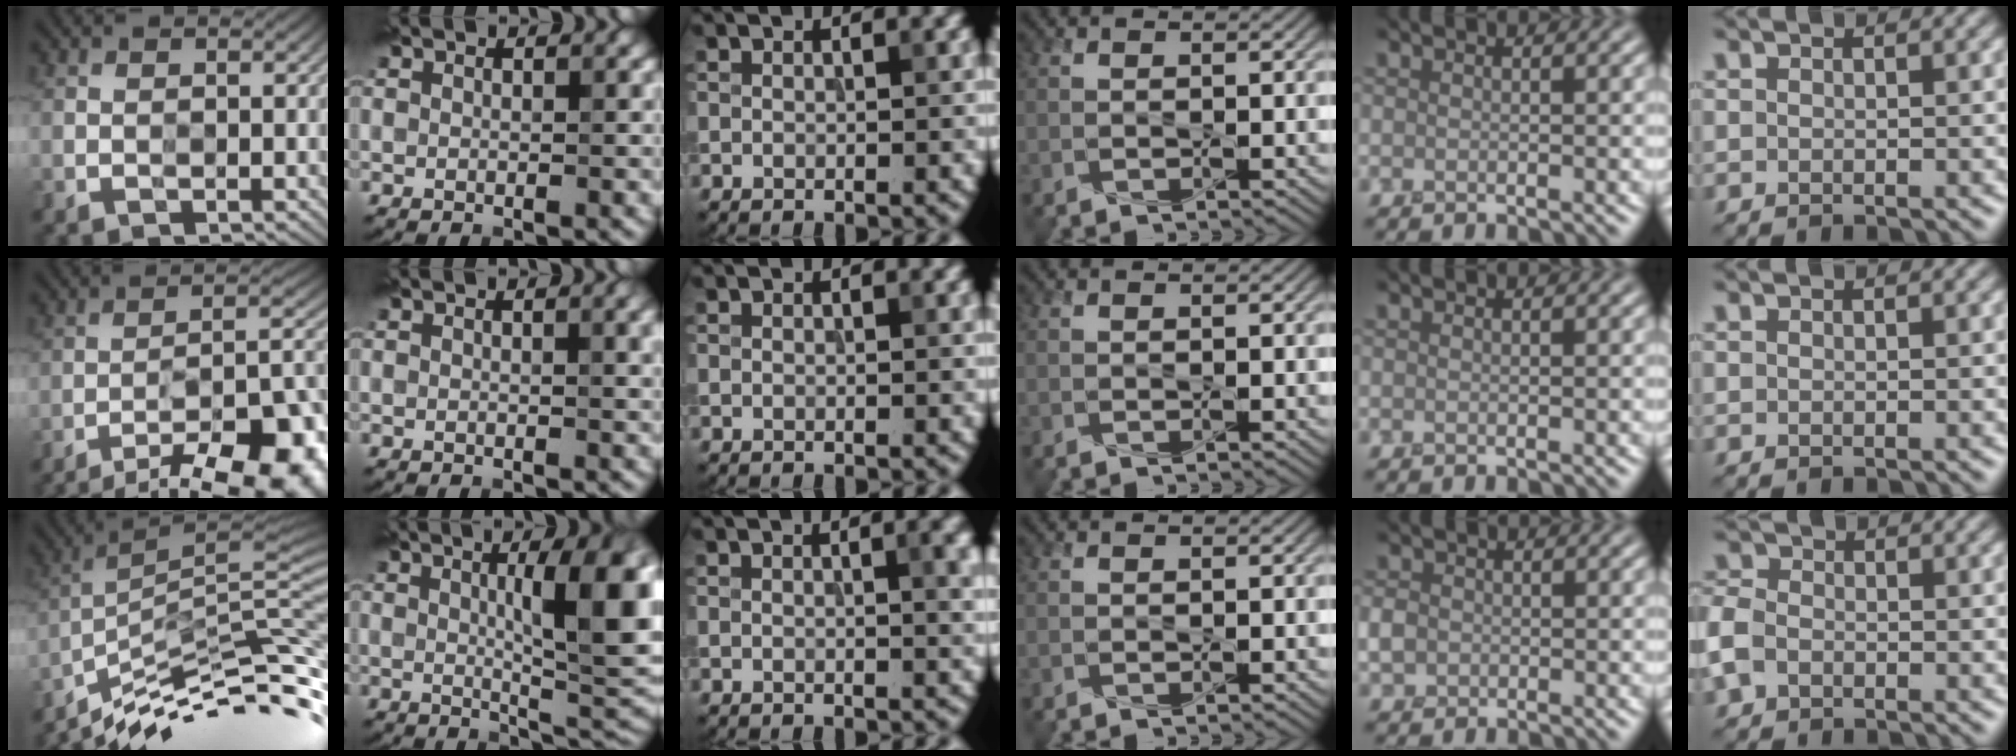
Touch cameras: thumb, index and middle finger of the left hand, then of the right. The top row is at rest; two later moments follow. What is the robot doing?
{"motion": "press", "object": "syringe"}